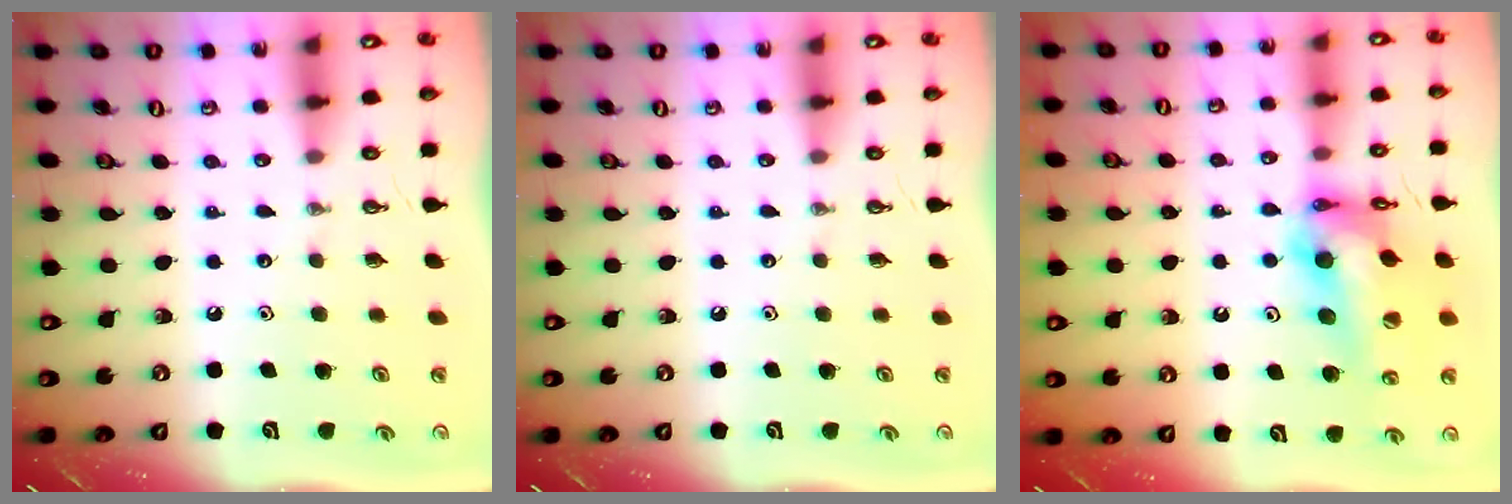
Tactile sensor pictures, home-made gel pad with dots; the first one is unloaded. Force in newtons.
{"total": 0.0}
{"total": 16.5, "press": 16.4, "slide": 1.8}